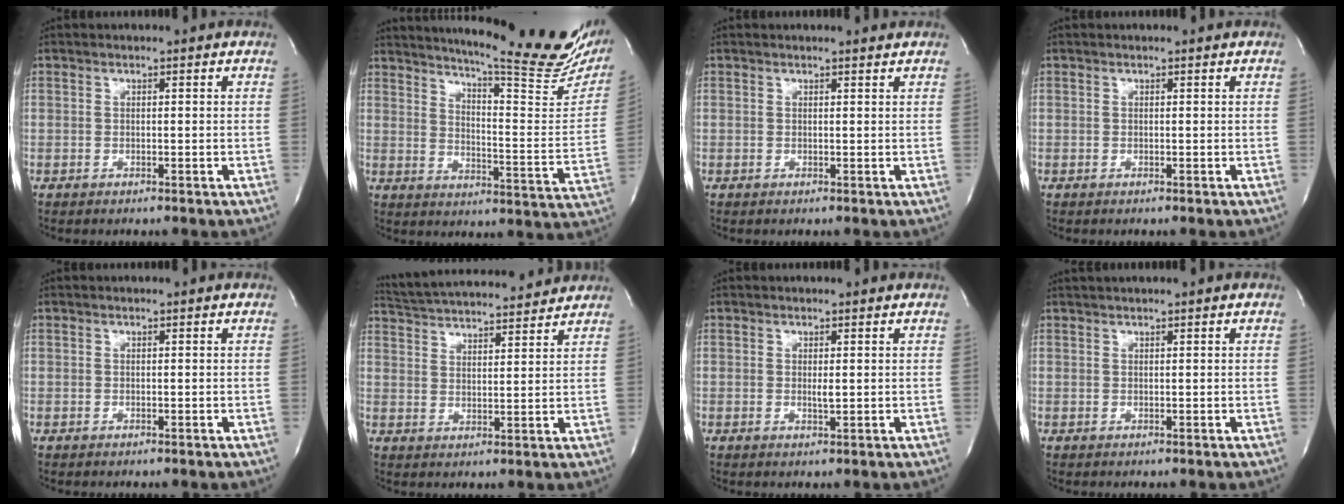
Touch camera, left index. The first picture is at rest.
{"total": 26.3, "force": [21.8, 2.7, 14.4], "torque": [-0.213, -0.084, 0.268]}
{"total": 0.9, "force": [0.9, -0.1, 0.0], "torque": [-0.008, -0.008, 0.007]}
{"total": 0.0}
{"total": 0.0}
{"total": 16.6, "force": [15.6, 1.9, 5.4], "torque": [-0.101, 0.027, 0.232]}
{"total": 1.0, "force": [-0.1, 0.1, 0.9], "torque": [-0.021, -0.008, -0.001]}
{"total": 1.4, "force": [1.2, -0.2, 0.8], "torque": [-0.010, 0.015, 0.024]}